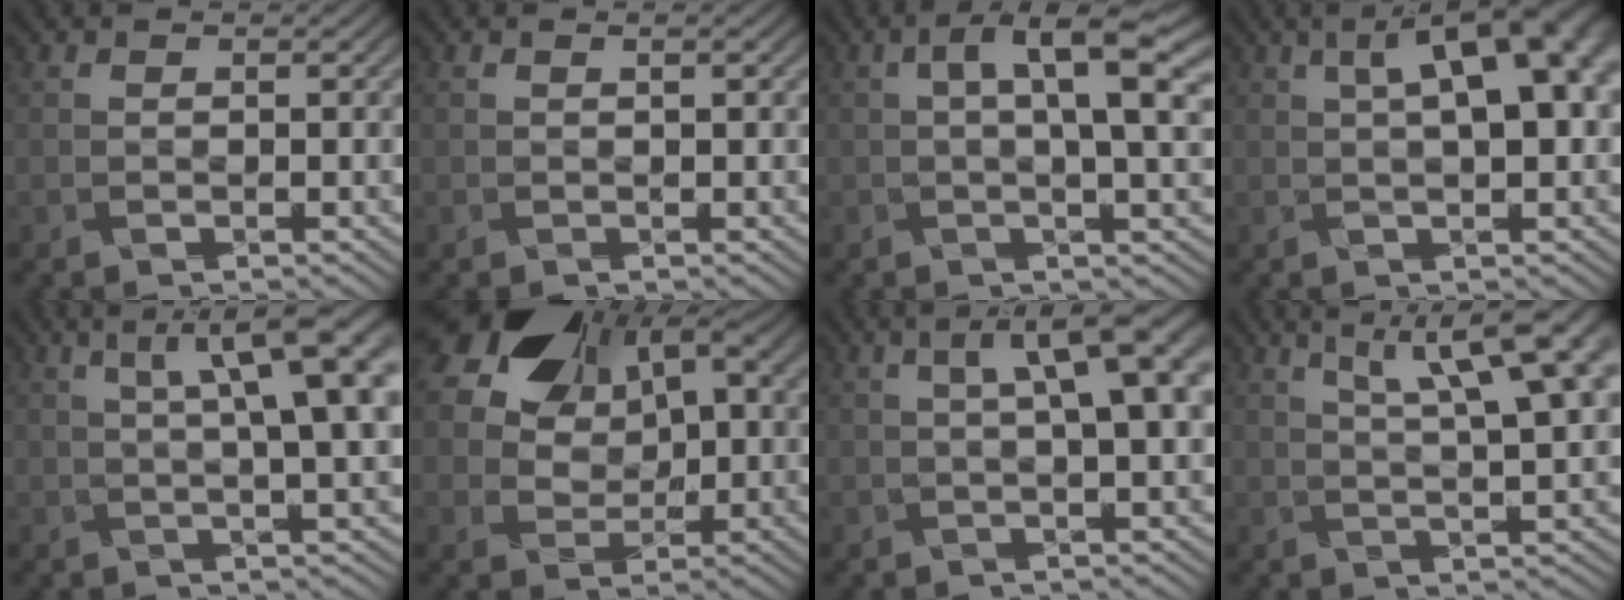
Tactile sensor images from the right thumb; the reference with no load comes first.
{"total": 0.9, "force": [0.3, 0.1, 0.8], "torque": [-0.016, 0.003, 0.004]}
{"total": 7.2, "force": [1.8, 1.8, 6.7], "torque": [-0.107, 0.009, 0.027]}
{"total": 9.5, "force": [2.4, 3.4, 8.5], "torque": [-0.121, 0.020, 0.030]}
{"total": 11.4, "force": [3.4, 2.9, 10.4], "torque": [-0.133, 0.025, 0.046]}
{"total": 16.5, "force": [7.0, 11.2, 9.9], "torque": [-0.207, 0.059, 0.126]}
{"total": 8.6, "force": [2.0, 2.2, 8.0], "torque": [-0.111, 0.019, 0.028]}
{"total": 12.4, "force": [5.9, 3.2, 10.5], "torque": [-0.147, 0.031, 0.081]}